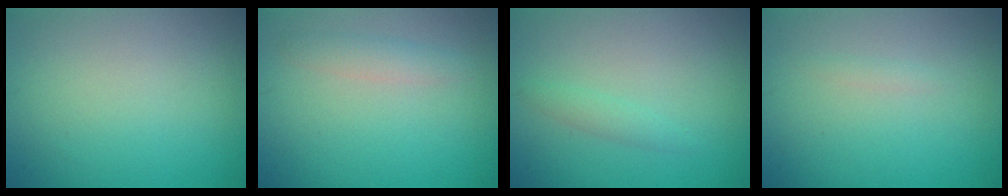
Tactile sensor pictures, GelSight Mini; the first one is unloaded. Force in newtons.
{"total": 1.6, "press": 1.6, "slide": 0.0}
{"total": 1.2, "press": 1.2, "slide": 0.0}
{"total": 0.5, "press": 0.5, "slide": 0.1}